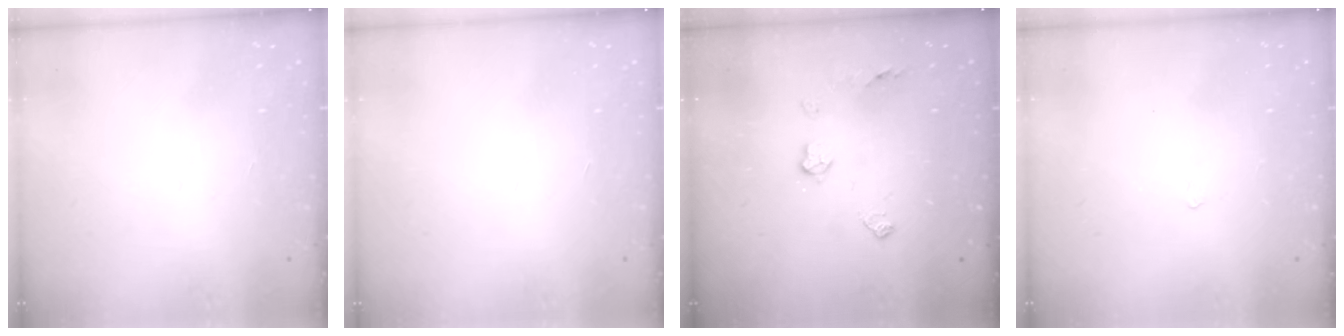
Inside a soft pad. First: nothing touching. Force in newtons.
{"total": 0.0}
{"total": 6.3, "press": 6.3, "slide": 0.3}
{"total": 2.1, "press": 2.1, "slide": 0.4}